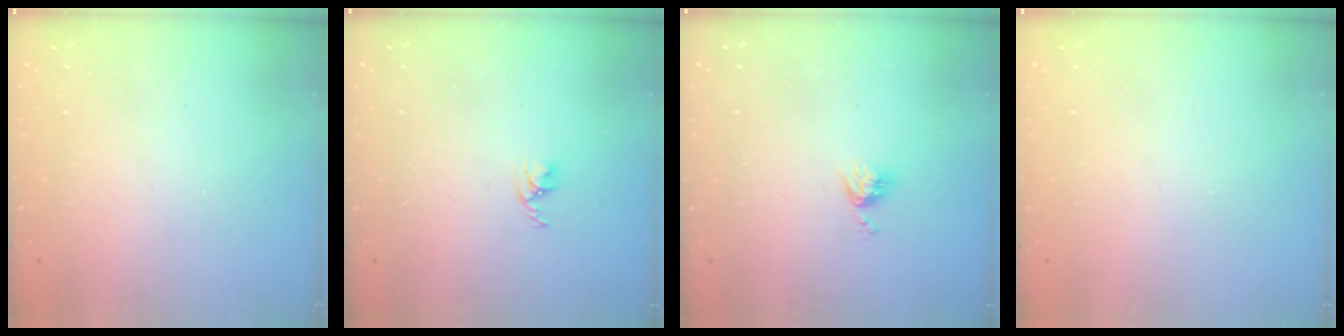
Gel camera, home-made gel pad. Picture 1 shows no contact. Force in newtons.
{"total": 2.5, "press": 2.5, "slide": 0.4}
{"total": 4.3, "press": 4.2, "slide": 0.5}
{"total": 0.0}